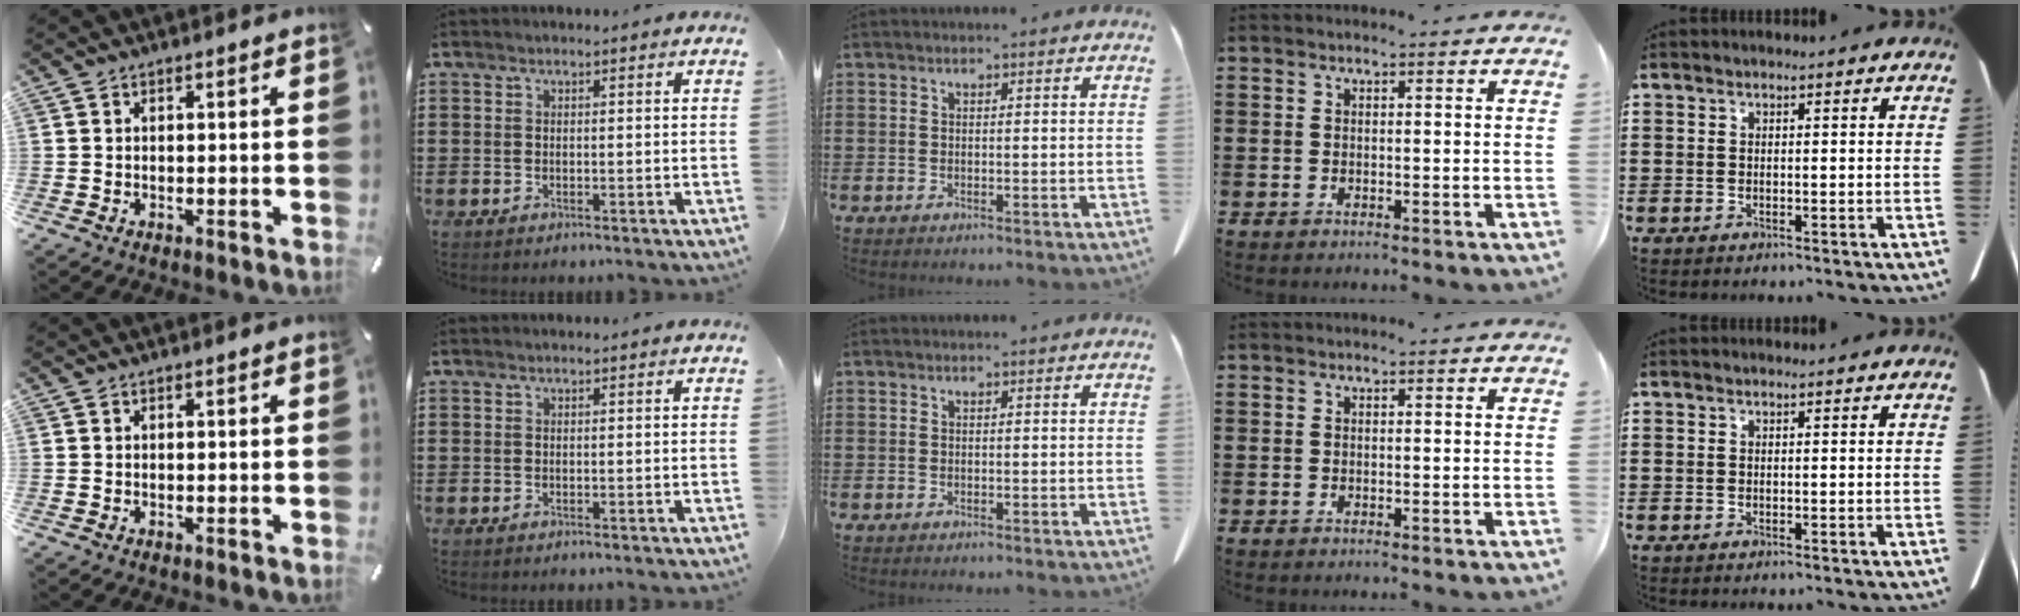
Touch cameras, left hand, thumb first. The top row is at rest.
{}